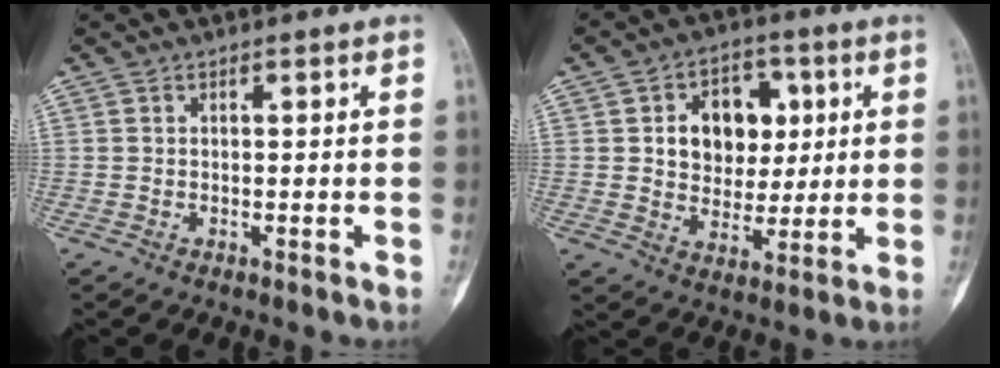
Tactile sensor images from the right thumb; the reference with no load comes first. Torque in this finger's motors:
{"motor_torque": [0.07, 0.05, 0.03, 0.02, 0.13]}